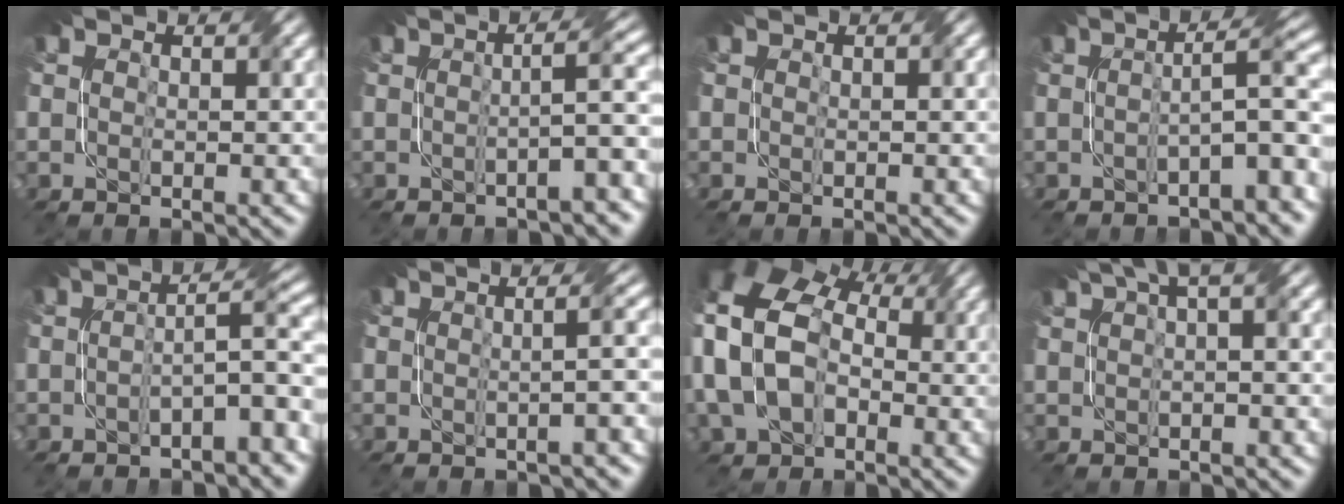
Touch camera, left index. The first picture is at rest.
{"total": 4.3, "force": [-1.2, 0.4, 4.1], "torque": [-0.048, 0.021, -0.031]}
{"total": 0.0}
{"total": 5.4, "force": [-1.4, 0.7, 5.1], "torque": [-0.070, 0.021, -0.029]}
{"total": 5.4, "force": [-2.0, 1.0, 5.0], "torque": [-0.068, 0.018, -0.036]}
{"total": 3.0, "force": [-0.3, 0.8, 2.8], "torque": [-0.008, 0.011, -0.010]}
{"total": 16.1, "force": [1.5, 12.0, 10.7], "torque": [-0.239, 0.010, 0.007]}
{"total": 2.6, "force": [1.6, 0.3, 2.1], "torque": [-0.029, 0.015, 0.029]}